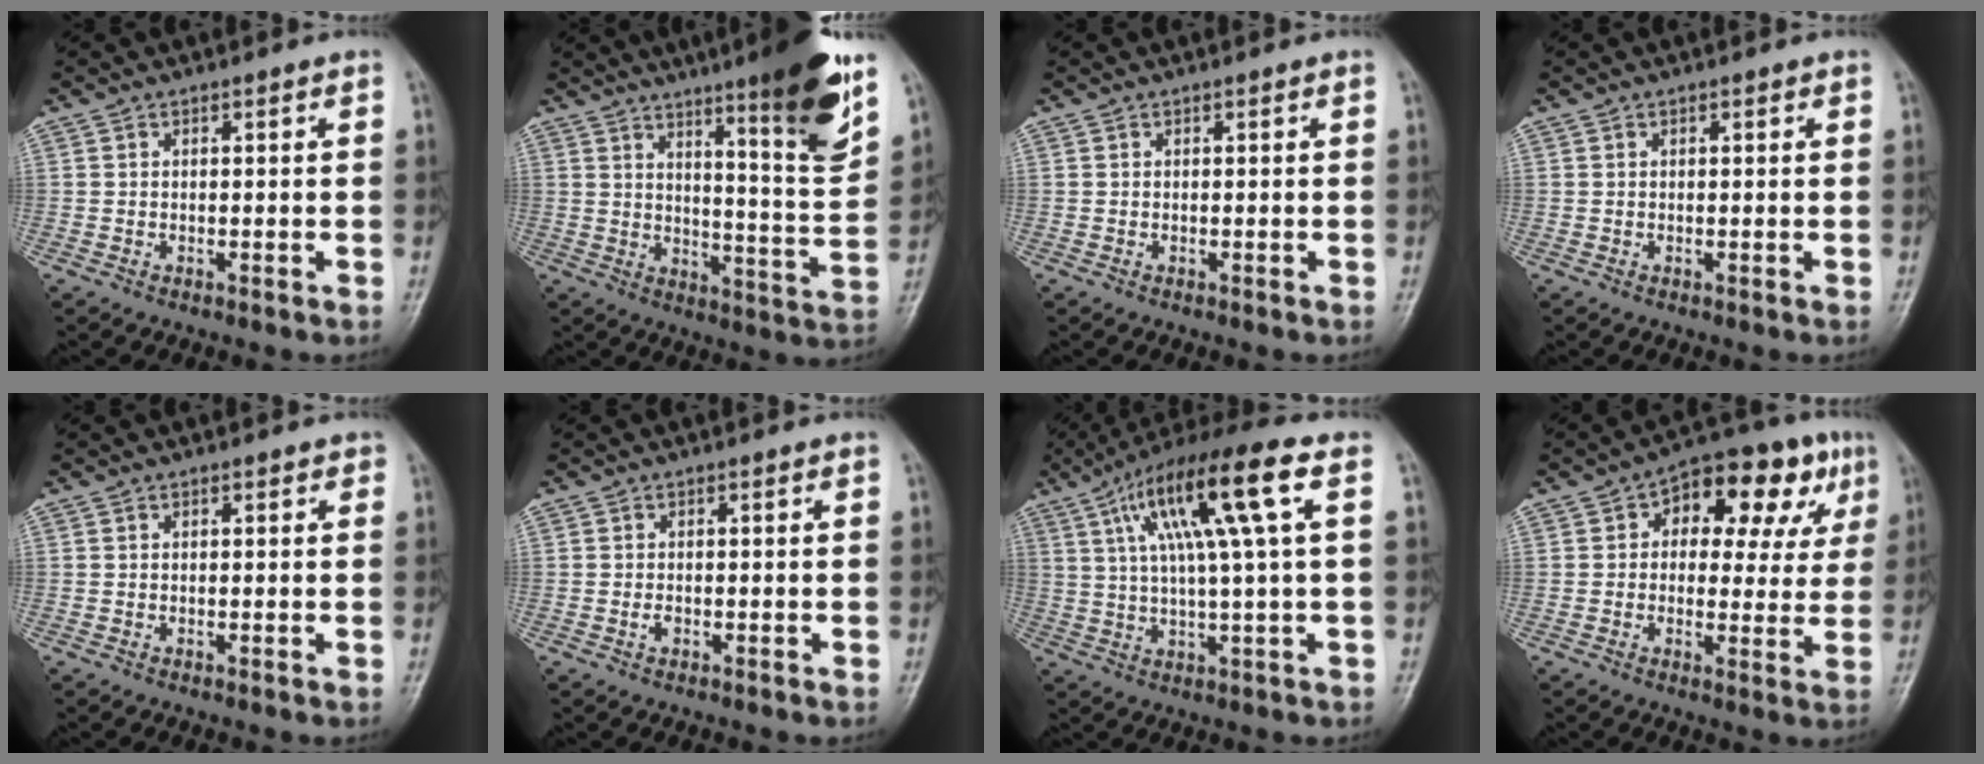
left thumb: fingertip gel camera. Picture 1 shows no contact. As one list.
[{"total": 16.2, "force": [9.8, 1.6, 12.8], "torque": [-0.161, -0.061, 0.145]}, {"total": 0.0}, {"total": 0.6, "force": [0.3, 0.3, 0.4], "torque": [-0.006, 0.000, 0.003]}, {"total": 1.1, "force": [0.5, 0.6, 0.7], "torque": [-0.005, 0.000, 0.002]}, {"total": 1.2, "force": [-0.4, 0.7, 0.8], "torque": [-0.015, 0.001, -0.007]}, {"total": 16.1, "force": [5.2, 1.9, 15.1], "torque": [-0.282, 0.018, 0.084]}, {"total": 15.4, "force": [5.7, 8.8, 11.4], "torque": [-0.096, 0.016, 0.069]}]